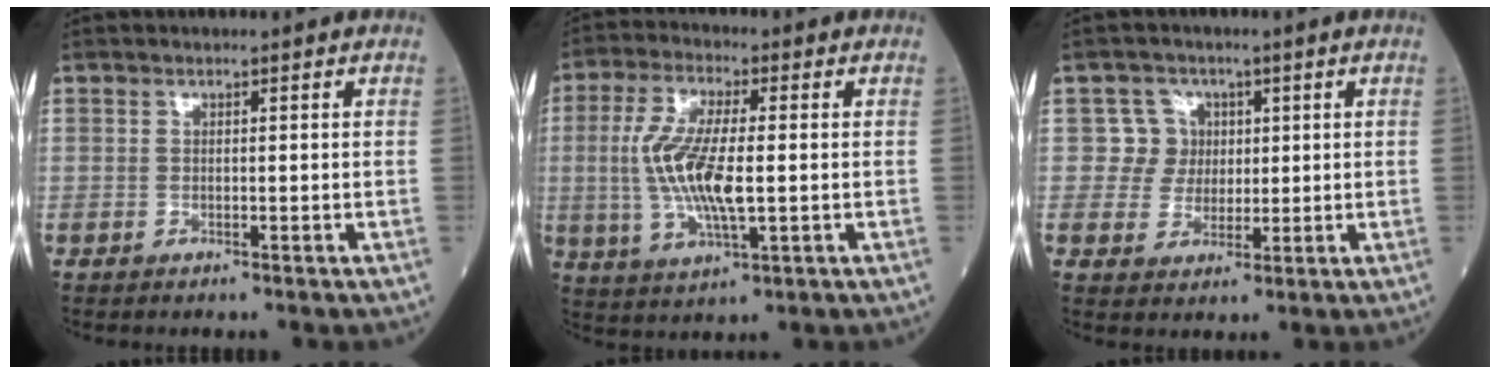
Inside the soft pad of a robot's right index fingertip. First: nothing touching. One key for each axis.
{"total": 10.7, "fx": -0.3, "fy": 2.7, "fz": 10.4, "tx": -0.222, "ty": -0.003, "tz": -0.005}
{"total": 4.8, "fx": 1.1, "fy": 4.7, "fz": 0.0, "tx": 0.008, "ty": 0.012, "tz": 0.022}